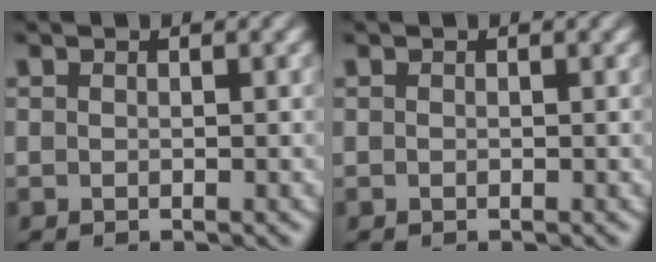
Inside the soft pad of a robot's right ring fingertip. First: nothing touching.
{"total": 0.0}